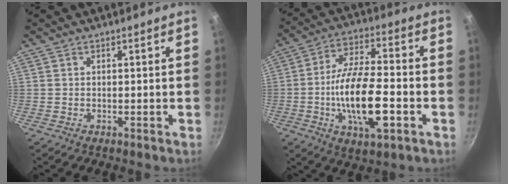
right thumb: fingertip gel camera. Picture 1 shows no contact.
{"total": 16.4, "force": [-4.2, 6.2, 14.6], "torque": [-0.257, 0.024, -0.078]}